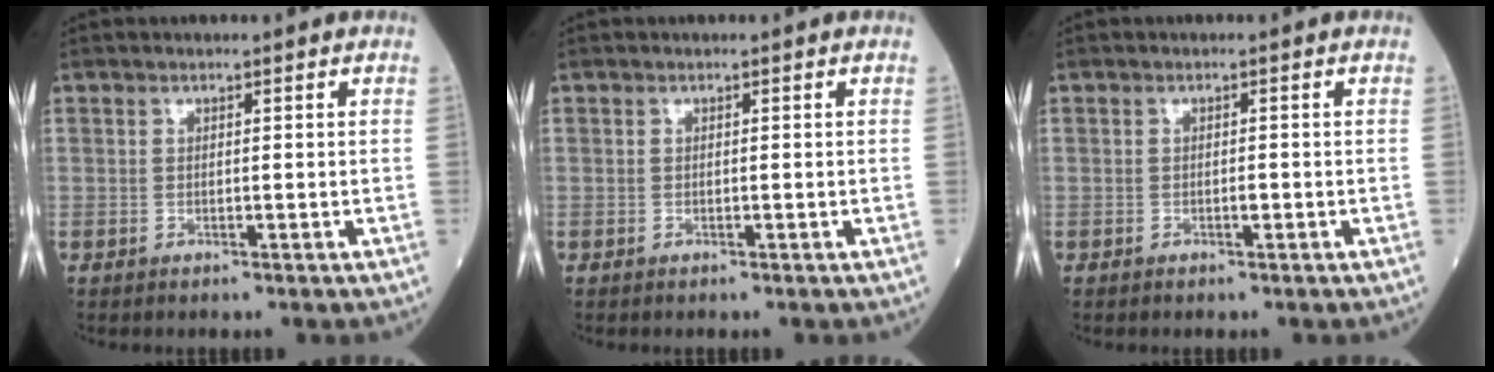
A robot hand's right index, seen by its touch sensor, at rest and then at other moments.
{"total": 0.0}
{"total": 1.0, "force": [-0.4, 0.5, 0.7], "torque": [-0.019, 0.000, -0.006]}